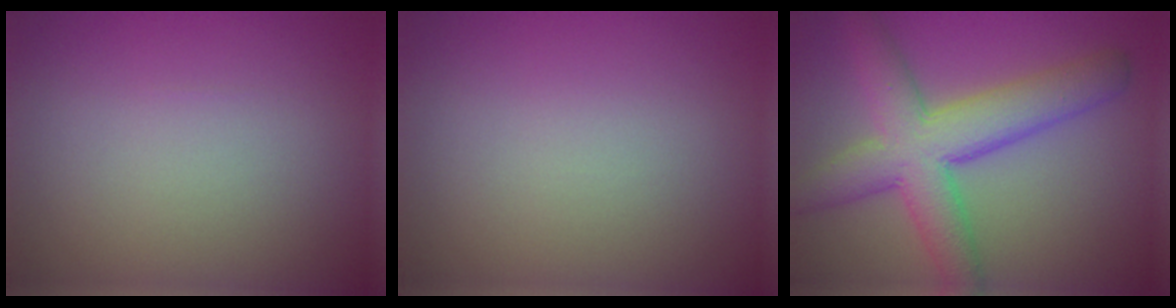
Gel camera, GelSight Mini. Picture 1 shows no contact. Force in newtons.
{"total": 0.0}
{"total": 7.4, "press": 7.4, "slide": 0.1}